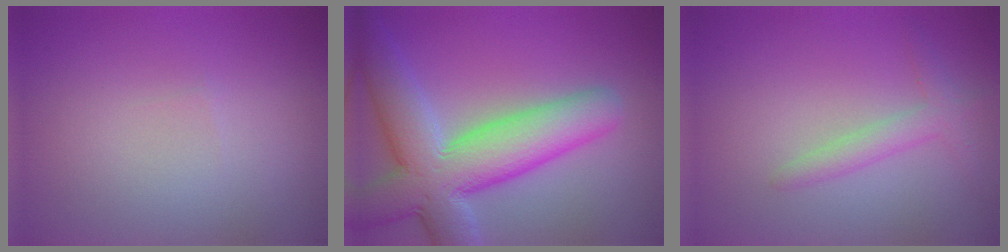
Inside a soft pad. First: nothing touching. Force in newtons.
{"total": 10.1, "press": 10.1, "slide": 0.7}
{"total": 2.0, "press": 2.0, "slide": 0.1}